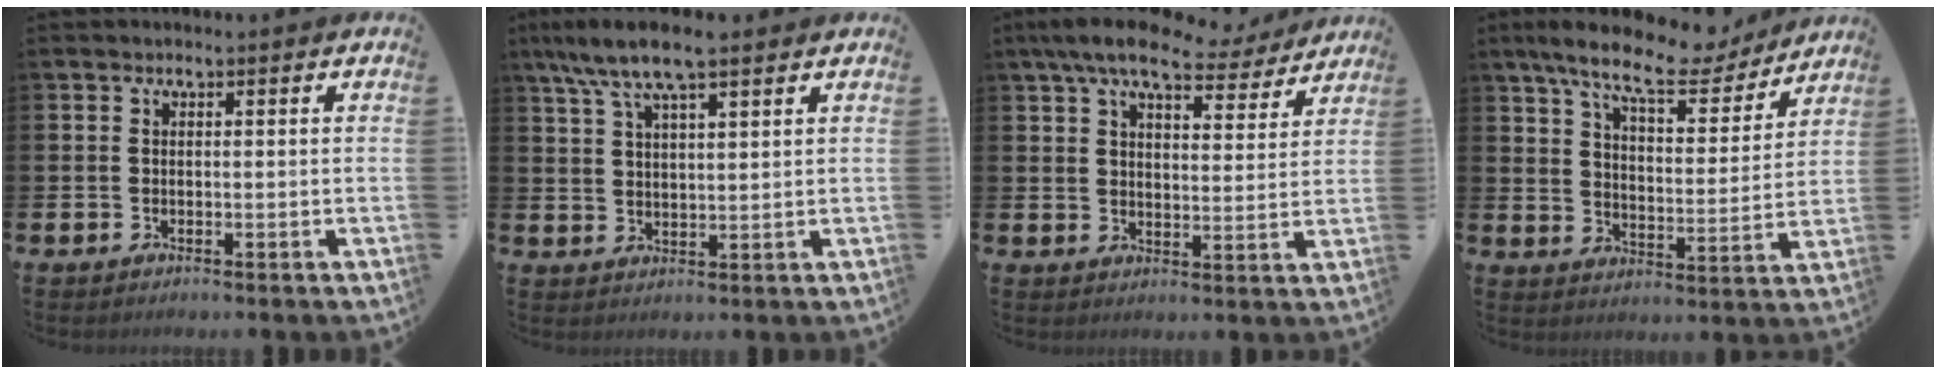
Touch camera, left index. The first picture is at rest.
{"total": 7.8, "force": [6.3, 1.6, 4.4], "torque": [-0.098, -0.011, 0.112]}
{"total": 8.7, "force": [7.4, 2.5, 3.8], "torque": [-0.074, -0.036, 0.126]}
{"total": 11.2, "force": [9.7, 2.7, 4.9], "torque": [-0.114, -0.053, 0.165]}